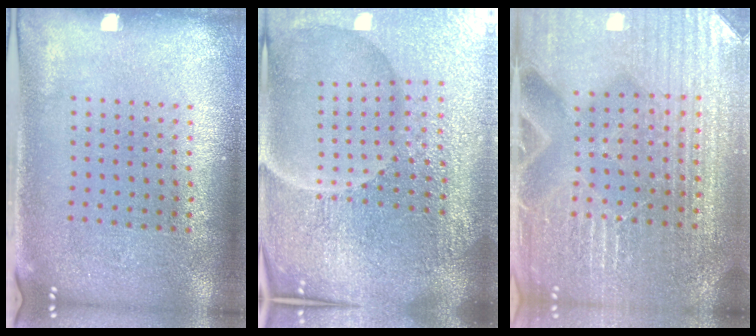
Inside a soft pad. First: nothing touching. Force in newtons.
{"total": 6.6, "press": 5.9, "slide": 2.9}
{"total": 4.9, "press": 4.6, "slide": 1.5}